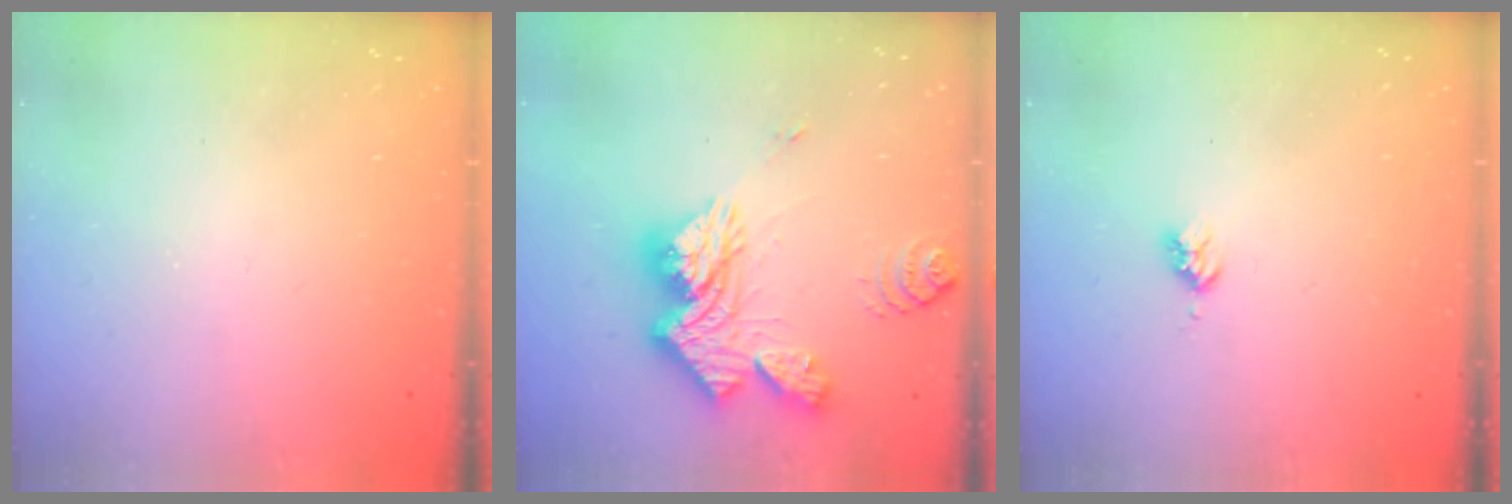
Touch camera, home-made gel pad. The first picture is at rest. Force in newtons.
{"total": 19.3, "press": 19.1, "slide": 2.0}
{"total": 3.2, "press": 3.2, "slide": 0.4}